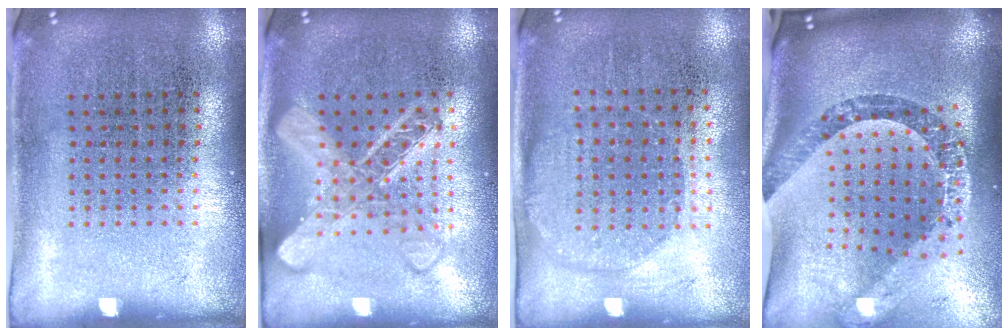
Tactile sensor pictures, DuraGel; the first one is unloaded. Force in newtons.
{"total": 2.9, "press": 2.8, "slide": 0.5}
{"total": 1.5, "press": 1.3, "slide": 0.7}
{"total": 3.0, "press": 2.2, "slide": 2.0}